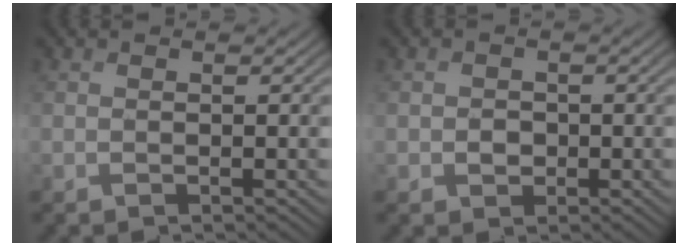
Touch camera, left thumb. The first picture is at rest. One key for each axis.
{"total": 1.9, "fx": -0.3, "fy": 1.7, "fz": 0.7, "tx": -0.012, "ty": -0.005, "tz": -0.009}